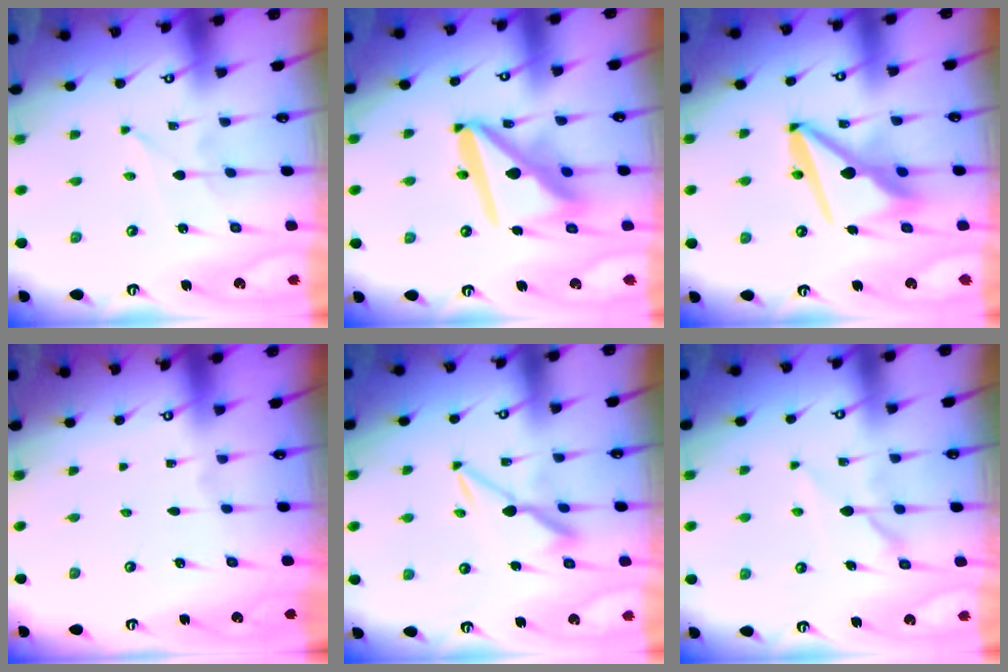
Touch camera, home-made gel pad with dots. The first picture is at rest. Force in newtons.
{"total": 18.4, "press": 18.3, "slide": 2.1}
{"total": 14.1, "press": 14.0, "slide": 1.6}
{"total": 0.0}
{"total": 7.8, "press": 7.8, "slide": 0.9}
{"total": 6.1, "press": 6.1, "slide": 0.6}